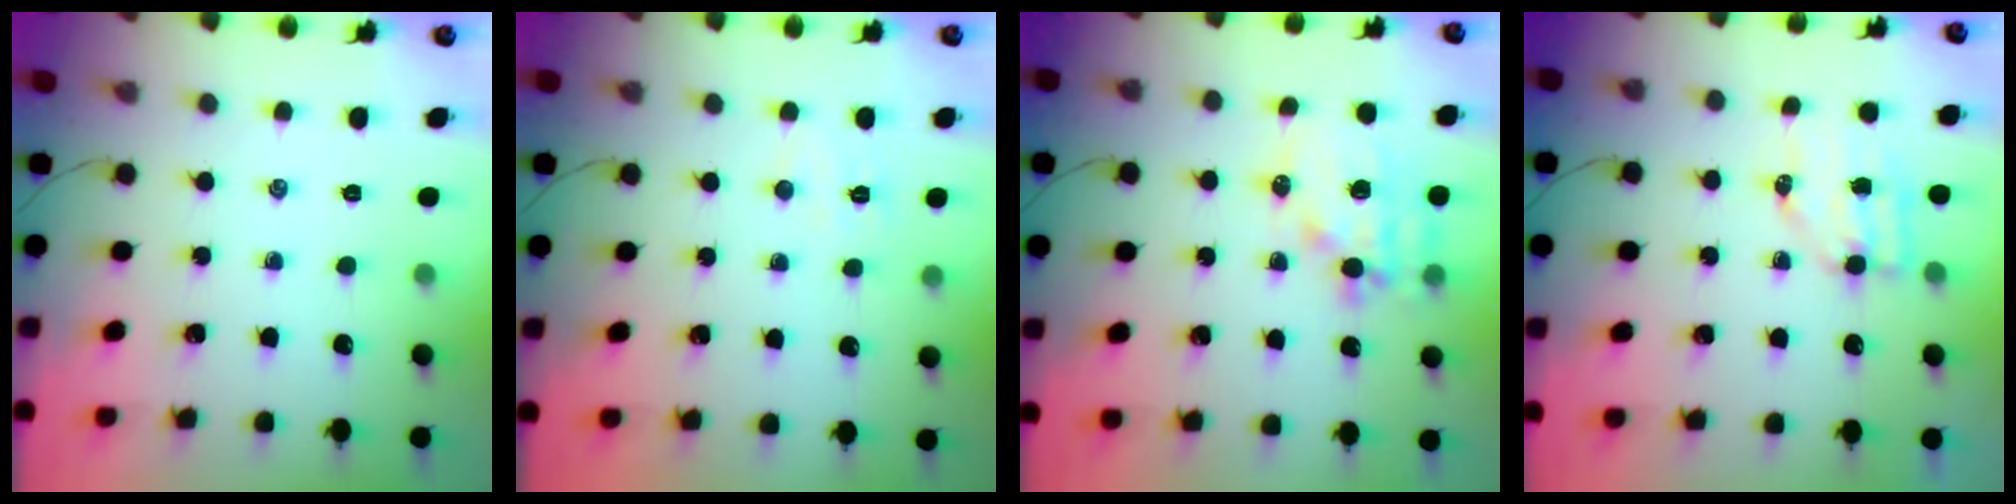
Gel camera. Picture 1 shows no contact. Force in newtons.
{"total": 4.6, "press": 4.5, "slide": 0.9}
{"total": 13.8, "press": 13.4, "slide": 3.3}
{"total": 6.4, "press": 6.3, "slide": 0.8}